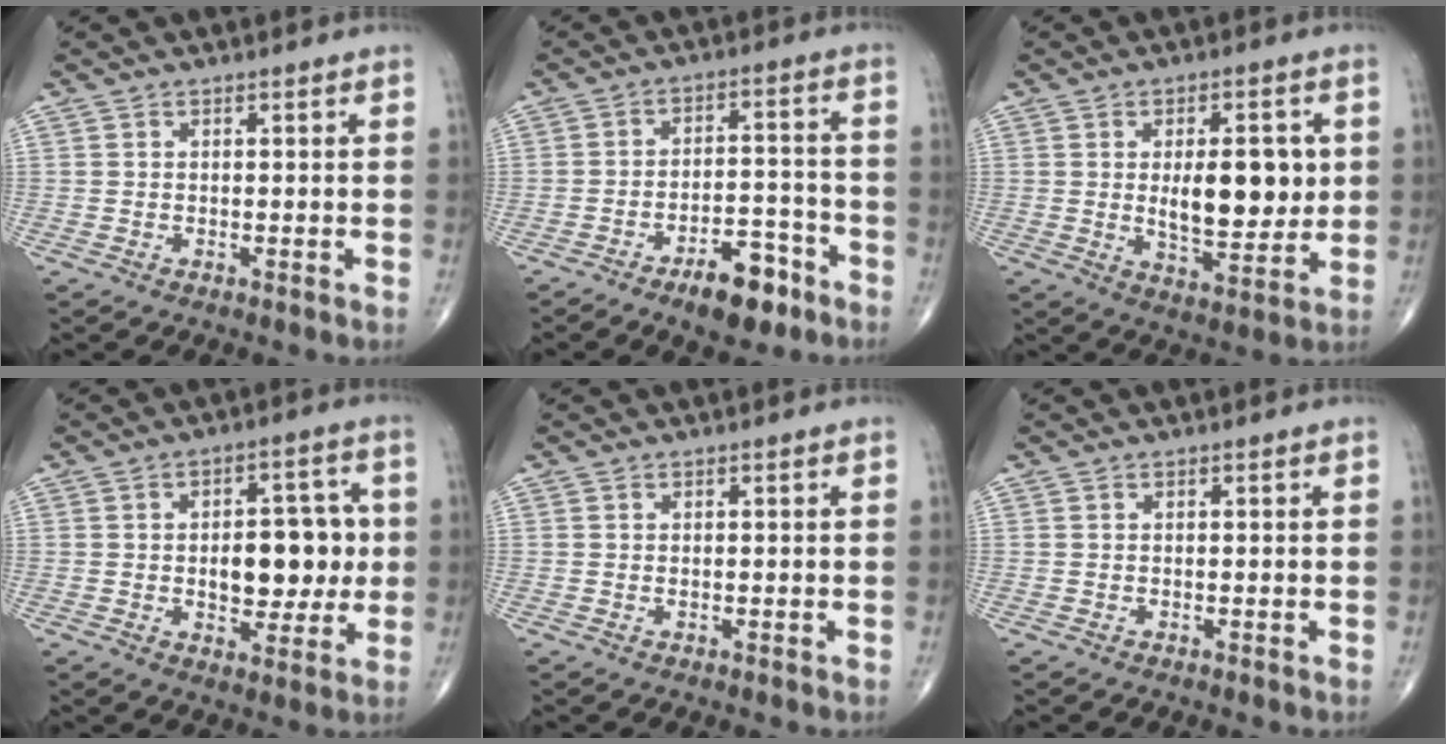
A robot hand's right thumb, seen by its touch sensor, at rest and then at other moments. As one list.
[{"total": 9.6, "force": [-6.1, 4.1, 6.2], "torque": [-0.074, 0.046, -0.095]}, {"total": 12.7, "force": [1.5, 5.7, 11.2], "torque": [-0.139, -0.019, 0.031]}, {"total": 12.4, "force": [0.0, 7.0, 10.2], "torque": [-0.099, 0.013, 0.006]}, {"total": 0.0}, {"total": 0.0}]